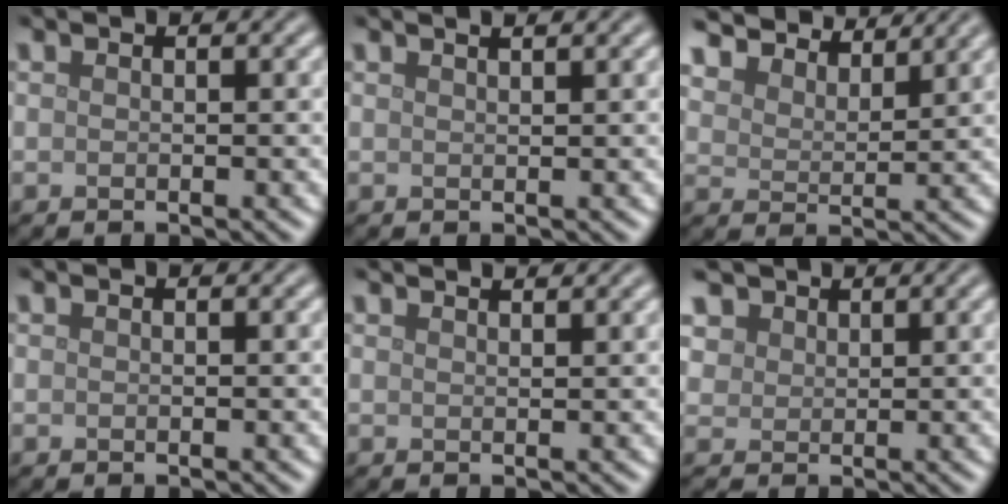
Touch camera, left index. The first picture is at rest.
{"total": 1.9, "force": [1.4, 0.7, 1.1], "torque": [0.002, 0.002, -0.002]}
{"total": 7.3, "force": [6.8, 1.9, 1.9], "torque": [-0.060, -0.010, 0.121]}
{"total": 0.0}
{"total": 2.5, "force": [2.2, 0.7, 1.0], "torque": [-0.002, 0.005, 0.008]}
{"total": 3.3, "force": [2.1, 2.4, 0.8], "torque": [-0.034, -0.002, 0.048]}